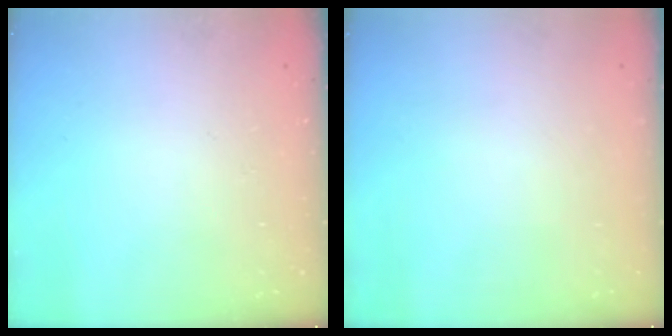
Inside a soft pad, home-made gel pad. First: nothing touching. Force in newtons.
{"total": 0.0}